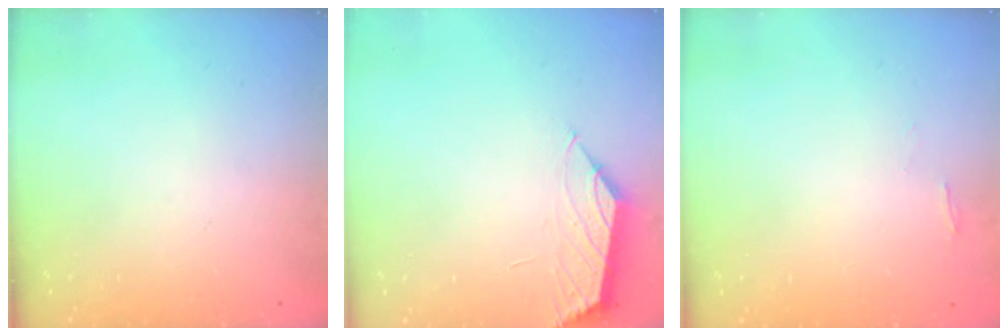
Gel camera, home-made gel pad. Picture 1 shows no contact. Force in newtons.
{"total": 0.8, "press": 0.6, "slide": 0.5}
{"total": 0.7, "press": 0.6, "slide": 0.4}